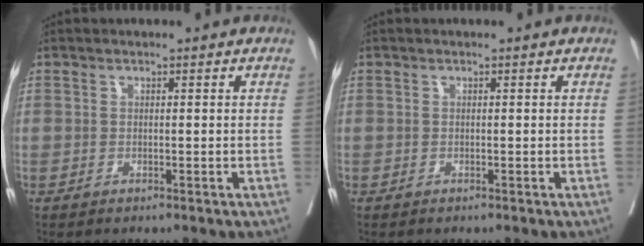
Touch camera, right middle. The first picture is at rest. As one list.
[{"total": 0.0}]